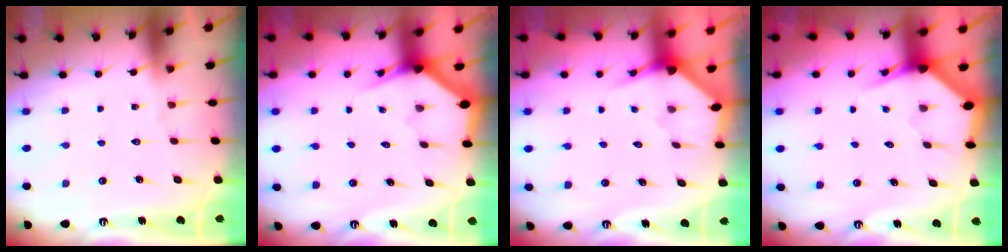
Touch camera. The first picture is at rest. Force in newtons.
{"total": 2.9, "press": 2.9, "slide": 0.0}
{"total": 2.8, "press": 2.8, "slide": 0.3}
{"total": 3.4, "press": 3.4, "slide": 0.5}